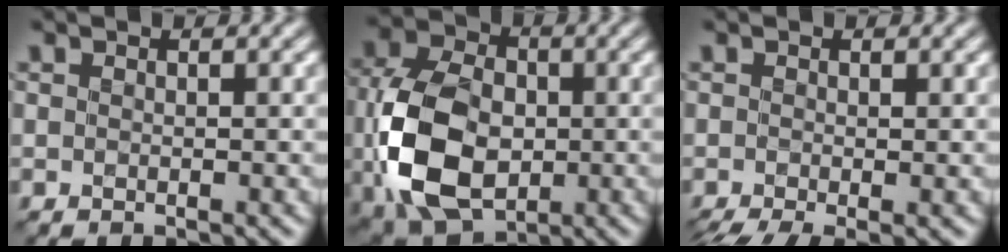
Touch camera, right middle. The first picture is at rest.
{"total": 10.9, "force": [-1.7, 7.6, 7.7], "torque": [-0.177, -0.009, -0.041]}
{"total": 3.6, "force": [-2.1, 0.9, 2.8], "torque": [-0.044, -0.015, -0.035]}